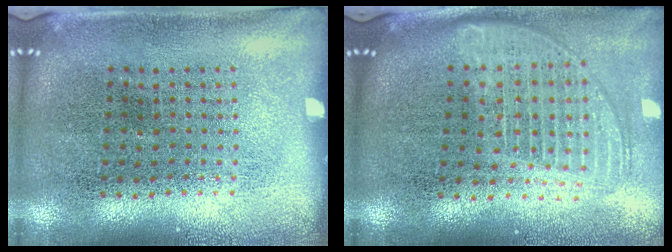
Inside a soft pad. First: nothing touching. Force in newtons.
{"total": 1.7, "press": 1.4, "slide": 0.9}